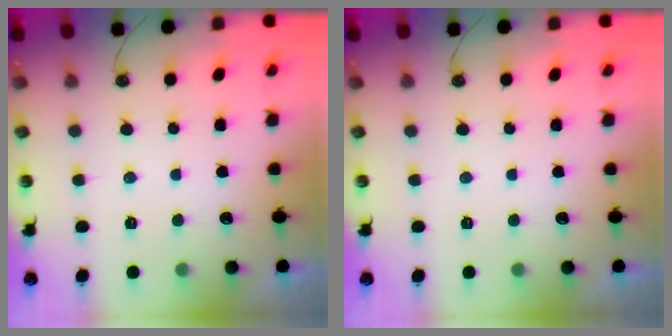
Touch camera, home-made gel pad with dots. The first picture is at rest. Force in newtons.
{"total": 0.0}